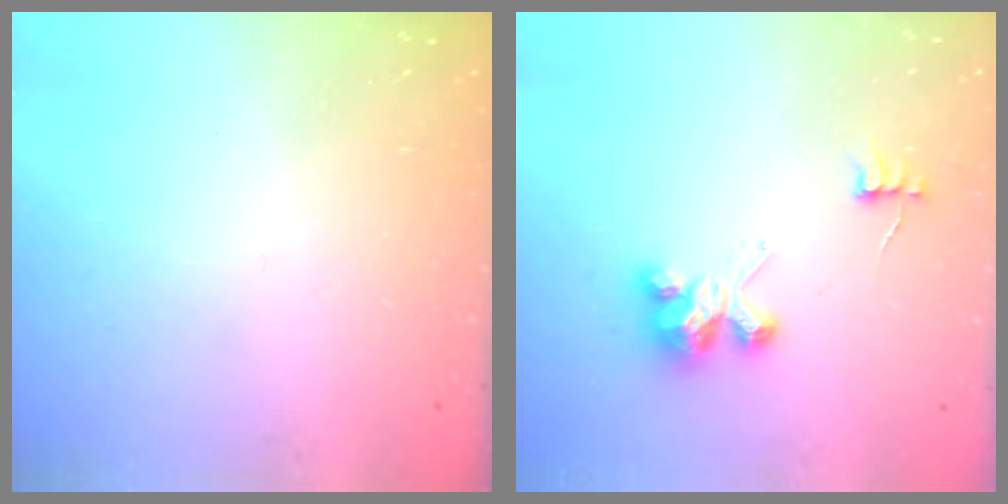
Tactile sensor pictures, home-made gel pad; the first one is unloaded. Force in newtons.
{"total": 3.6, "press": 3.6, "slide": 0.0}